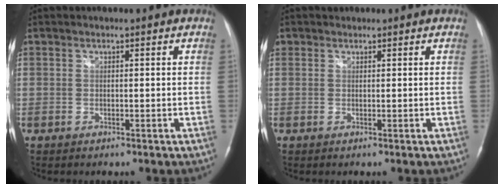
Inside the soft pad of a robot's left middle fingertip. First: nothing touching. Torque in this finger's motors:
{"motor_torque": [0.08, 0.04, -0.03, 0.00]}